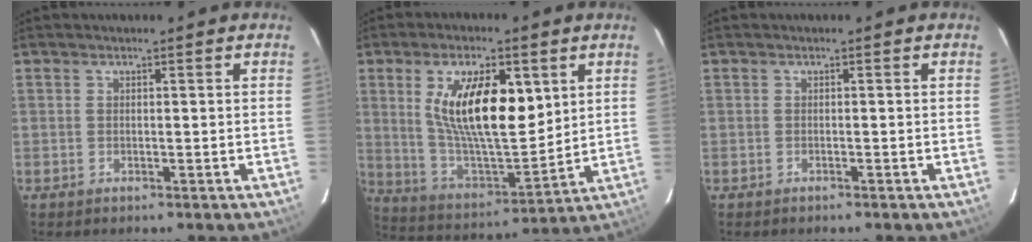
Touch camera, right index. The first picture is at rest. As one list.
[{"total": 17.6, "force": [5.5, 6.9, 15.2], "torque": [-0.273, -0.002, 0.108]}, {"total": 0.5, "force": [-0.5, 0.1, 0.1], "torque": [-0.001, 0.001, -0.008]}]